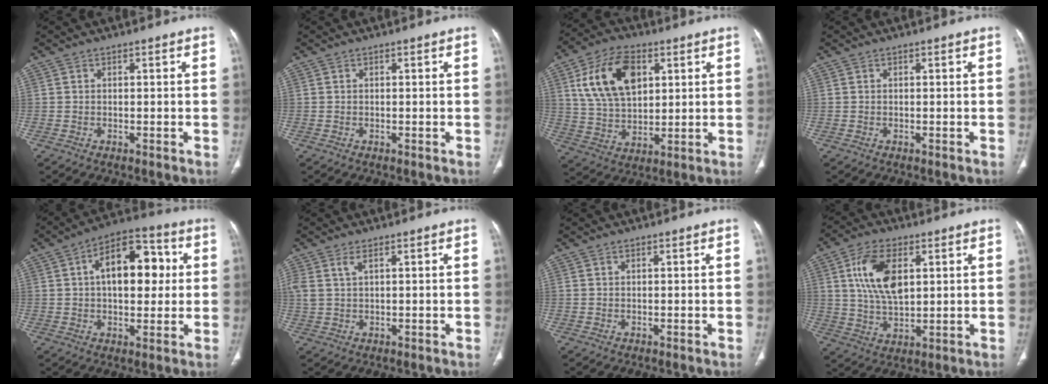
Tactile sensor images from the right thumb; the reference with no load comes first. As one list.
[{"total": 0.0}, {"total": 15.5, "force": [5.4, 9.5, 11.0], "torque": [-0.180, -0.010, 0.106]}, {"total": 0.0}, {"total": 15.0, "force": [2.7, 8.4, 12.1], "torque": [-0.152, 0.022, 0.035]}, {"total": 3.2, "force": [1.5, 1.2, 2.5], "torque": [-0.069, 0.007, 0.040]}, {"total": 0.0}, {"total": 11.7, "force": [3.3, 6.2, 9.4], "torque": [-0.174, -0.008, 0.066]}]